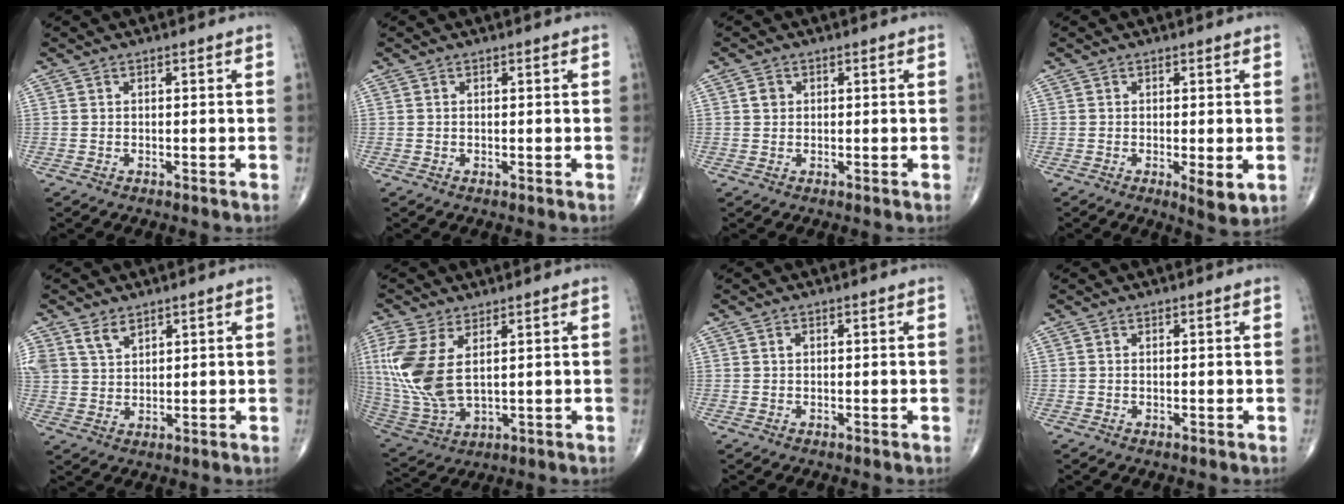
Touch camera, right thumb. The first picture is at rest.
{"total": 0.0}
{"total": 1.5, "force": [0.3, 1.3, 0.6], "torque": [-0.006, 0.000, 0.005]}
{"total": 4.0, "force": [-0.7, 1.1, 3.8], "torque": [-0.059, -0.014, -0.013]}
{"total": 5.2, "force": [3.4, 3.2, 2.3], "torque": [-0.033, -0.015, 0.075]}
{"total": 13.8, "force": [3.2, 6.9, 11.5], "torque": [-0.276, -0.013, 0.081]}
{"total": 0.6, "force": [0.1, 0.4, 0.4], "torque": [-0.006, 0.001, 0.002]}
{"total": 0.0}